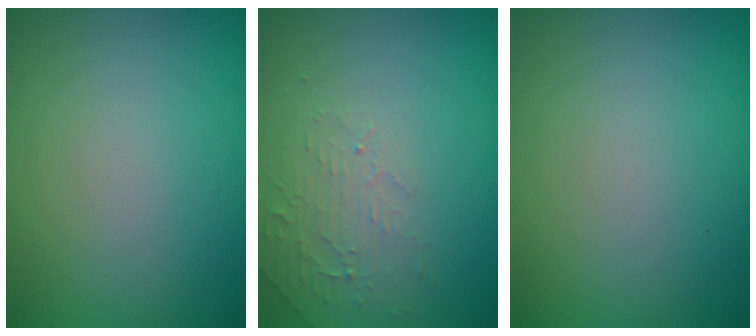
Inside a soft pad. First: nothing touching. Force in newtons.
{"total": 2.4, "press": 2.3, "slide": 0.5}
{"total": 0.0}